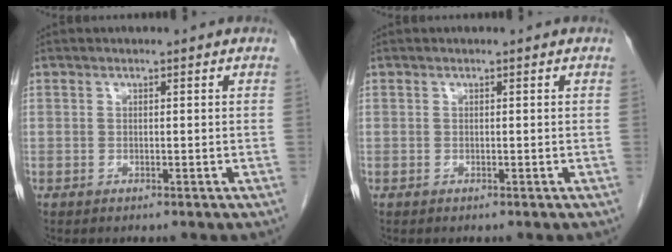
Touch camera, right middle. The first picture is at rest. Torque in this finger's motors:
{"motor_torque": [-0.29, -0.01, -0.05, -0.01]}